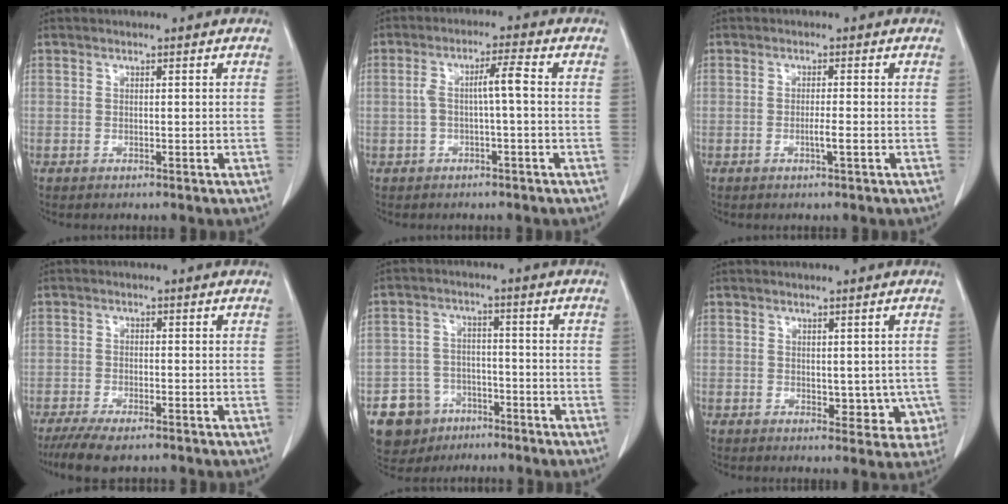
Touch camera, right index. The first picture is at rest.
{"total": 4.5, "force": [-0.1, 0.3, 4.4], "torque": [-0.082, 0.019, 0.002]}
{"total": 1.9, "force": [-0.6, -0.2, 1.8], "torque": [-0.033, -0.002, -0.011]}
{"total": 6.6, "force": [-4.9, 1.8, 4.0], "torque": [-0.064, -0.013, -0.079]}
{"total": 8.3, "force": [-4.6, 6.8, 1.4], "torque": [-0.030, 0.012, -0.068]}
{"total": 5.4, "force": [-0.2, 3.4, 4.2], "torque": [-0.023, -0.003, 0.004]}